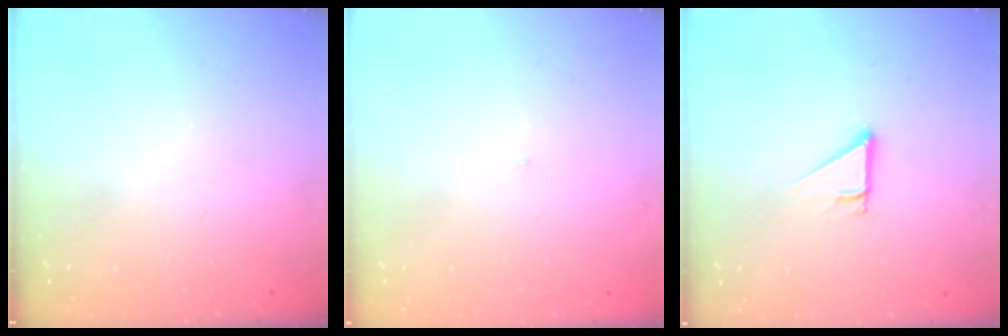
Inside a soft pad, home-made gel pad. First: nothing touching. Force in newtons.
{"total": 0.9, "press": 0.9, "slide": 0.0}
{"total": 2.7, "press": 2.7, "slide": 0.1}